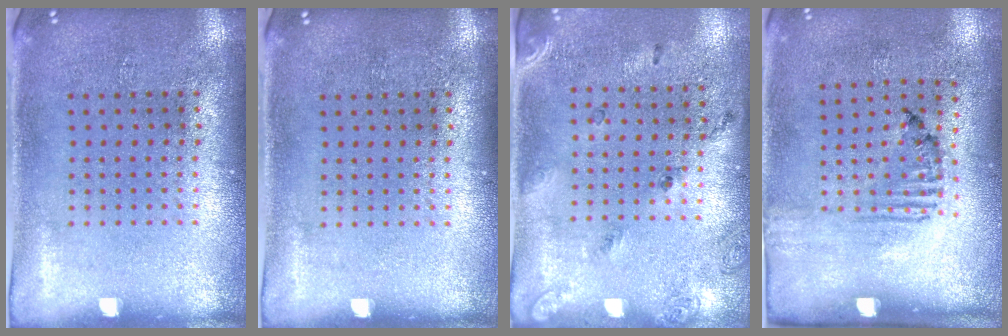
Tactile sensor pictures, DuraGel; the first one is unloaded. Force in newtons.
{"total": 0.0}
{"total": 1.7, "press": 1.1, "slide": 1.3}
{"total": 1.8, "press": 1.0, "slide": 1.5}